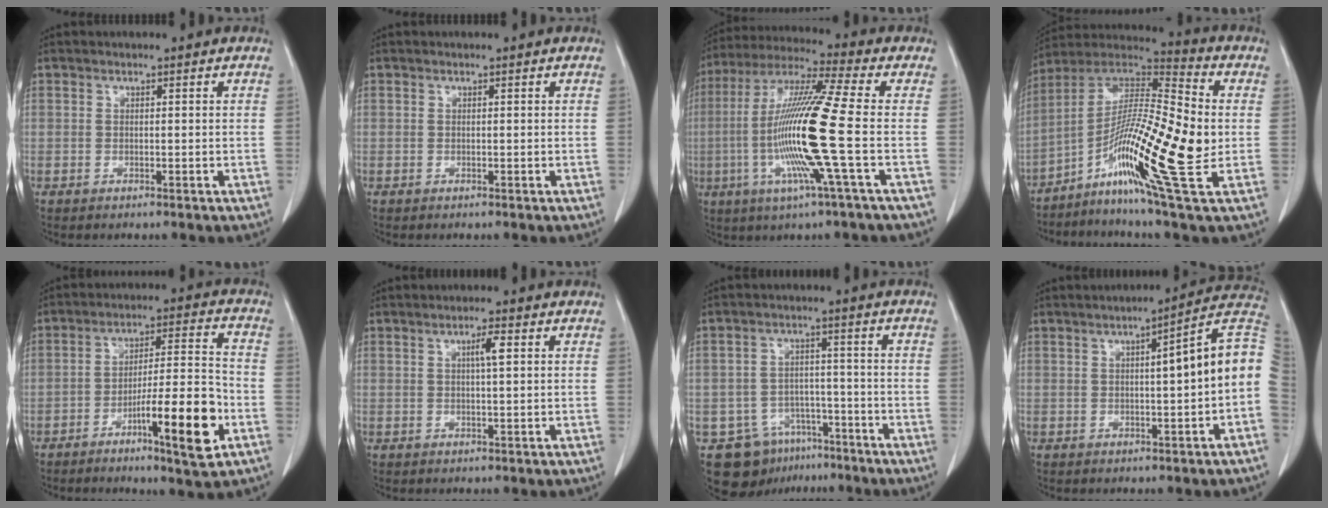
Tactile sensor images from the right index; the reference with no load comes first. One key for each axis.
{"total": 0.0}
{"total": 16.7, "fx": -3.0, "fy": -1.3, "fz": 16.3, "tx": -0.329, "ty": -0.009, "tz": -0.073}
{"total": 20.6, "fx": -4.3, "fy": 1.3, "fz": 20.1, "tx": -0.383, "ty": -0.010, "tz": -0.085}
{"total": 13.2, "fx": -5.7, "fy": 1.3, "fz": 11.8, "tx": -0.184, "ty": 0.005, "tz": -0.087}
{"total": 2.6, "fx": 0.8, "fy": 0.1, "fz": 2.5, "tx": -0.045, "ty": 0.002, "tz": 0.012}
{"total": 10.1, "fx": -6.2, "fy": 7.4, "fz": 2.8, "tx": -0.046, "ty": 0.019, "tz": -0.089}
{"total": 10.5, "fx": 0.3, "fy": 0.4, "fz": 10.5, "tx": -0.136, "ty": 0.028, "tz": -0.004}